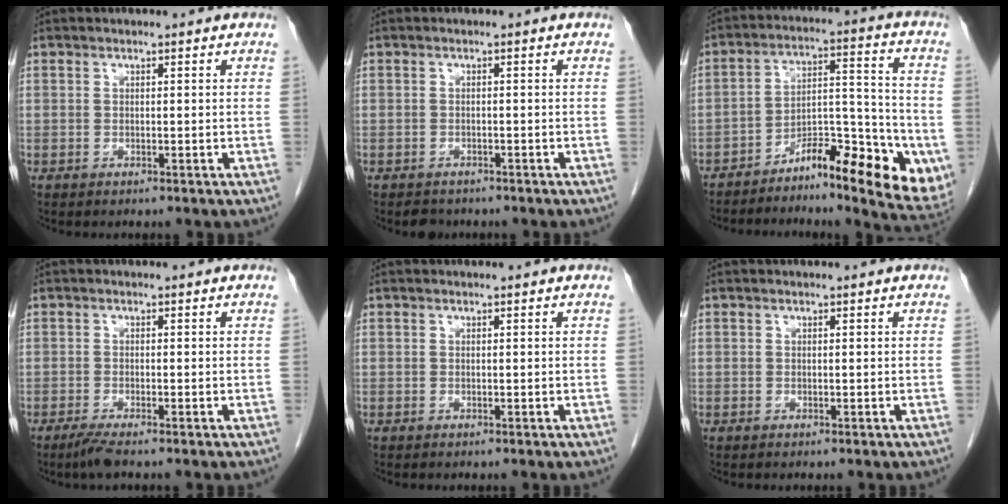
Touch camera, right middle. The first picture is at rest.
{"total": 1.8, "force": [-1.5, 0.9, 0.2], "torque": [-0.011, -0.001, -0.023]}
{"total": 13.9, "force": [-7.1, 3.2, 11.5], "torque": [-0.155, 0.030, -0.109]}
{"total": 2.2, "force": [-1.7, 0.0, 1.4], "torque": [-0.037, -0.007, -0.035]}
{"total": 0.0}
{"total": 0.0}